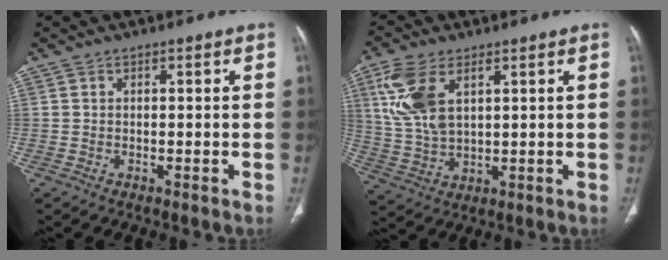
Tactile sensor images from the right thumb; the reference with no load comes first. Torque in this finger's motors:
{"motor_torque": [0.60, 2.98, 1.52, 0.64, 0.15]}